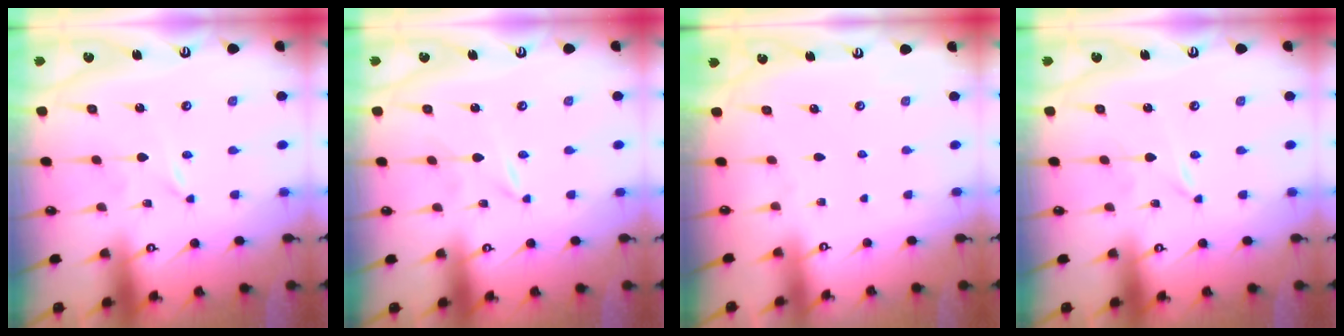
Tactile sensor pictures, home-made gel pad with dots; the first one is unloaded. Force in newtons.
{"total": 0.0}
{"total": 0.0}
{"total": 0.0}